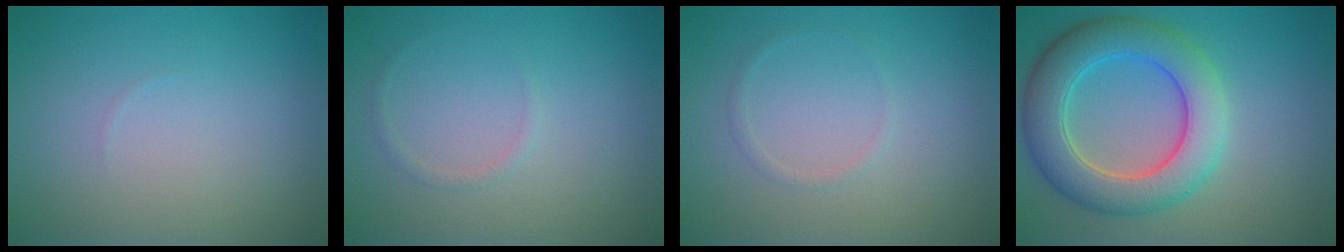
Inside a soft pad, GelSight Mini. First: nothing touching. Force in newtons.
{"total": 0.6, "press": 0.6, "slide": 0.1}
{"total": 0.7, "press": 0.7, "slide": 0.0}
{"total": 7.4, "press": 7.4, "slide": 0.3}